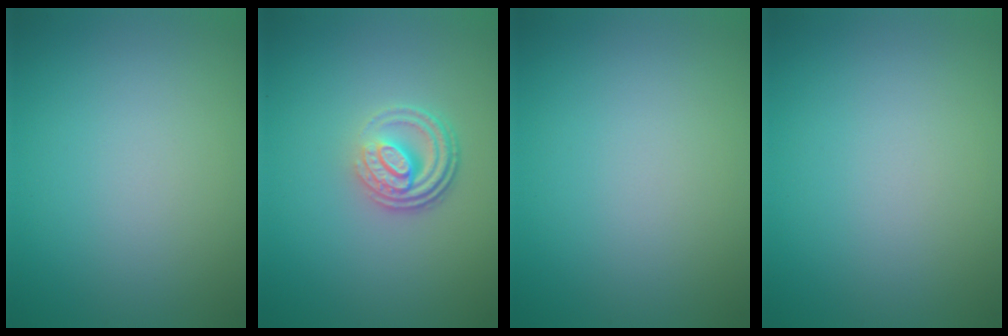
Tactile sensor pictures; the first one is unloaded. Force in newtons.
{"total": 3.9, "press": 2.7, "slide": 2.8}
{"total": 0.0}
{"total": 0.0}